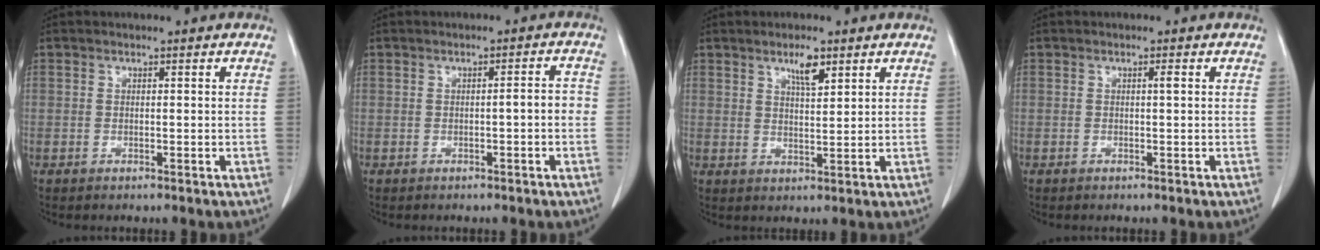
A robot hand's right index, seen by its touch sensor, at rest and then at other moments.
{"total": 2.2, "force": [-0.5, 0.4, 2.1], "torque": [-0.026, 0.004, -0.008]}
{"total": 3.9, "force": [2.5, 0.9, 2.9], "torque": [-0.052, -0.001, 0.043]}
{"total": 0.6, "force": [0.2, -0.1, 0.5], "torque": [-0.007, 0.001, 0.005]}